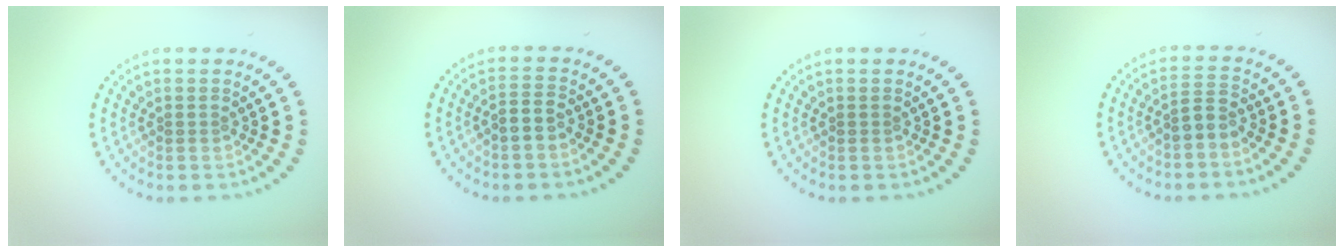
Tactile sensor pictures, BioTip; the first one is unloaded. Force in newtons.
{"total": 1.5, "press": 1.3, "slide": 0.9}
{"total": 0.0}
{"total": 1.8, "press": 1.5, "slide": 1.0}